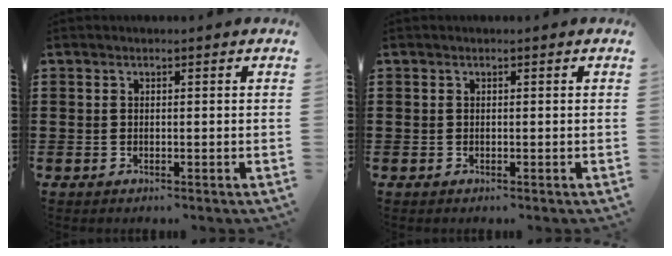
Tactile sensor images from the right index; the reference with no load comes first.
{"total": 0.0}